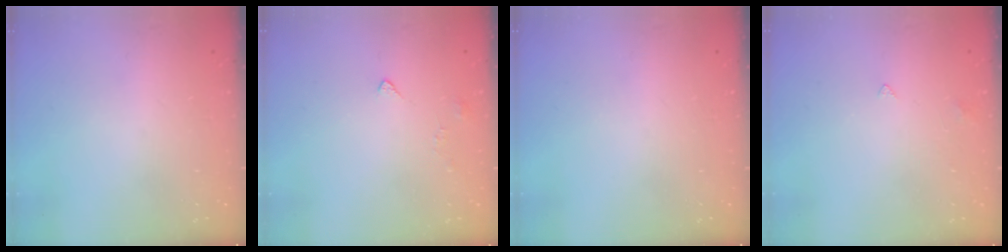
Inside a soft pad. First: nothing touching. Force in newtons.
{"total": 2.6, "press": 2.6, "slide": 0.5}
{"total": 0.0}
{"total": 2.8, "press": 2.8, "slide": 0.5}